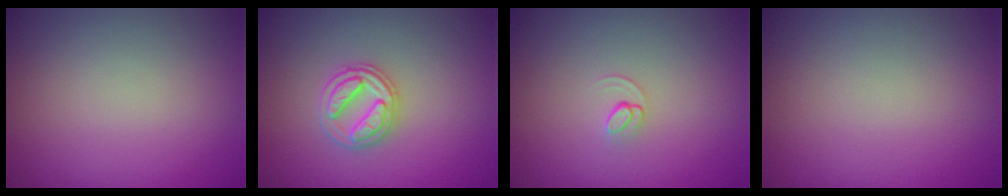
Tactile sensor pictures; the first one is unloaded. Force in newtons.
{"total": 2.7, "press": 2.7, "slide": 0.3}
{"total": 0.9, "press": 0.4, "slide": 0.8}
{"total": 0.0}